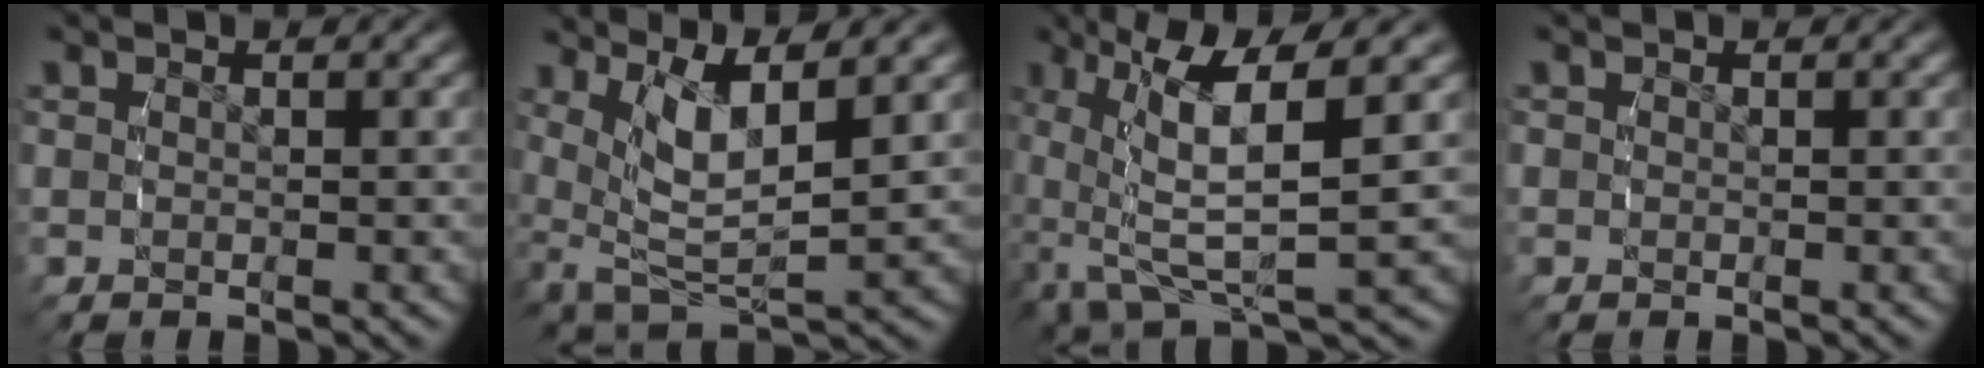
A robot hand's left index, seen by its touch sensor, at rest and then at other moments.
{"total": 6.7, "force": [-0.2, 4.1, 5.3], "torque": [-0.129, -0.045, 0.021]}
{"total": 7.6, "force": [-0.5, 3.0, 7.0], "torque": [-0.126, -0.016, 0.004]}
{"total": 0.8, "force": [0.0, 0.8, 0.2], "torque": [-0.005, 0.001, -0.001]}